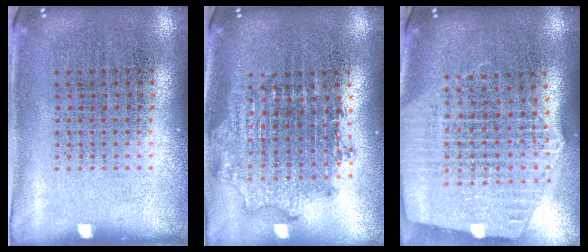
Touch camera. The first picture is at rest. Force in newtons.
{"total": 1.8, "press": 1.4, "slide": 1.1}
{"total": 2.6, "press": 2.3, "slide": 1.3}